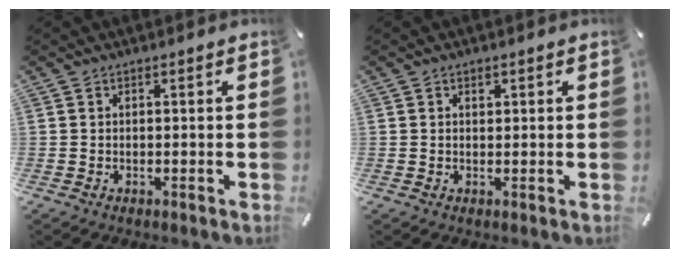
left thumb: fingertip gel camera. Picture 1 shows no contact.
{"total": 1.0, "force": [0.4, 0.7, 0.5], "torque": [-0.004, -0.001, 0.006]}